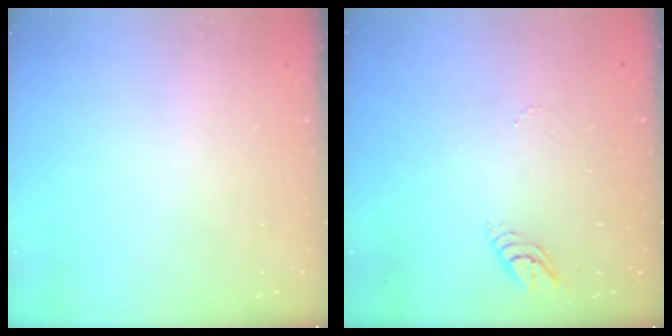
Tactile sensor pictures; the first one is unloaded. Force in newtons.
{"total": 3.8, "press": 3.8, "slide": 0.6}